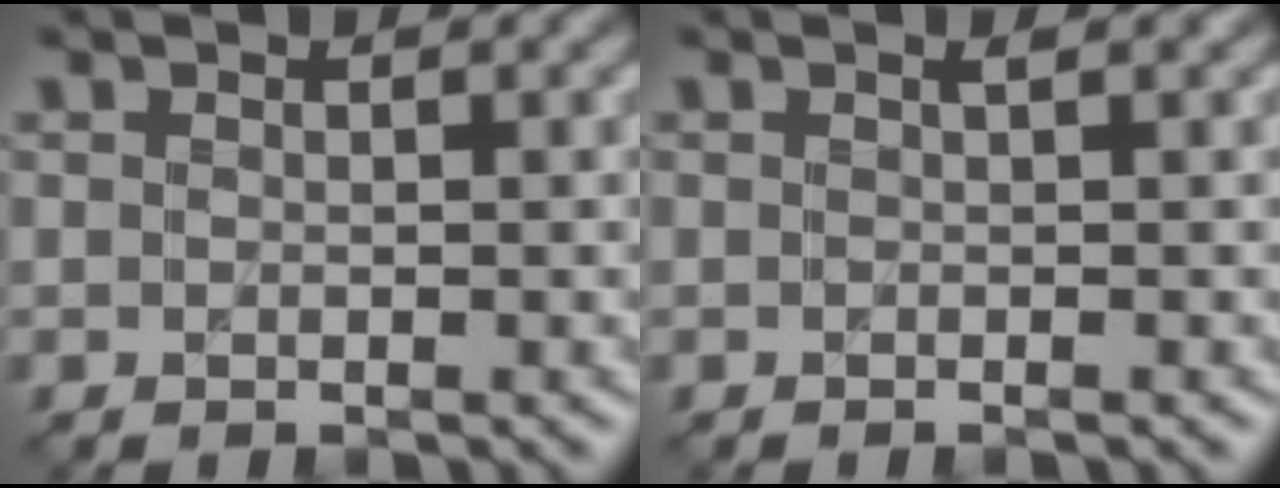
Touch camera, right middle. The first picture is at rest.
{"total": 1.3, "force": [0.1, 0.3, 1.2], "torque": [-0.013, 0.002, -0.005]}